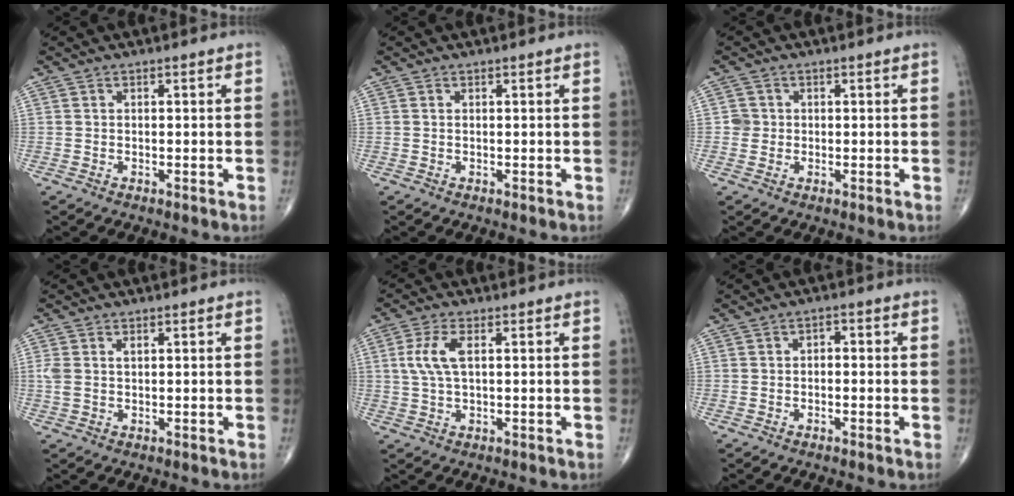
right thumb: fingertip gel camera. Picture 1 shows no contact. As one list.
[{"total": 0.0}, {"total": 1.8, "force": [0.0, 1.8, 0.2], "torque": [0.009, 0.005, -0.003]}, {"total": 2.7, "force": [0.6, 1.5, 2.1], "torque": [-0.066, 0.011, 0.017]}, {"total": 5.5, "force": [1.2, 2.2, 4.9], "torque": [-0.119, 0.006, 0.023]}, {"total": 1.4, "force": [-0.2, 1.0, 1.0], "torque": [-0.006, 0.009, -0.009]}]